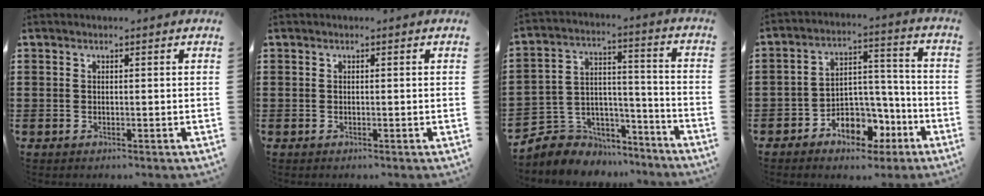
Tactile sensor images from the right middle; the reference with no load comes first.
{"total": 0.0}
{"total": 5.6, "force": [-4.4, 3.3, -0.5], "torque": [-0.015, 0.002, -0.091]}
{"total": 7.1, "force": [-4.5, 4.4, 3.3], "torque": [-0.054, 0.029, -0.080]}